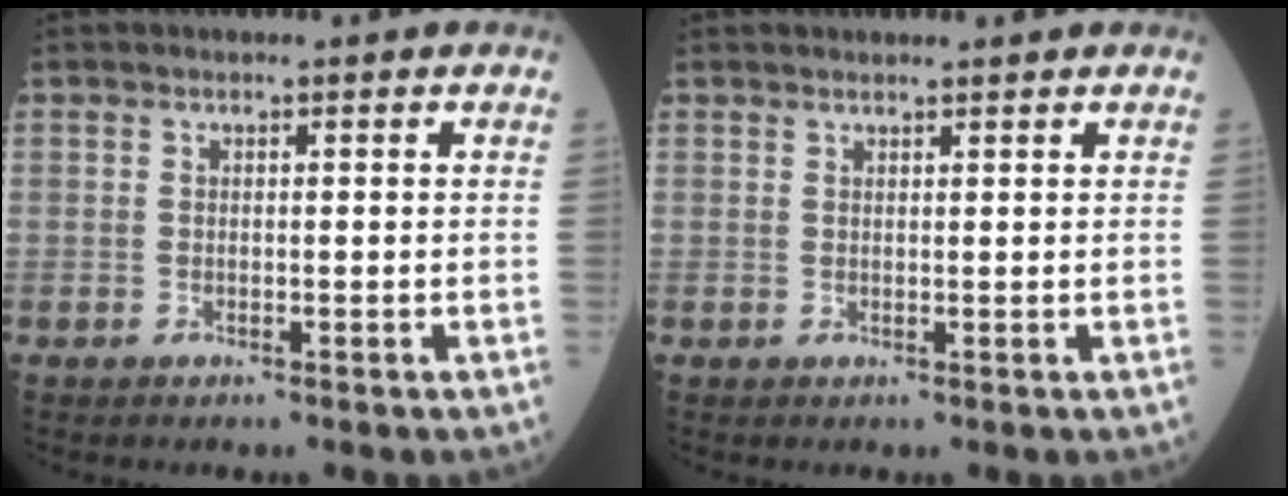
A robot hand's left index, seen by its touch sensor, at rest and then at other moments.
{"total": 1.7, "force": [1.6, 0.3, 0.4], "torque": [-0.007, 0.011, 0.023]}